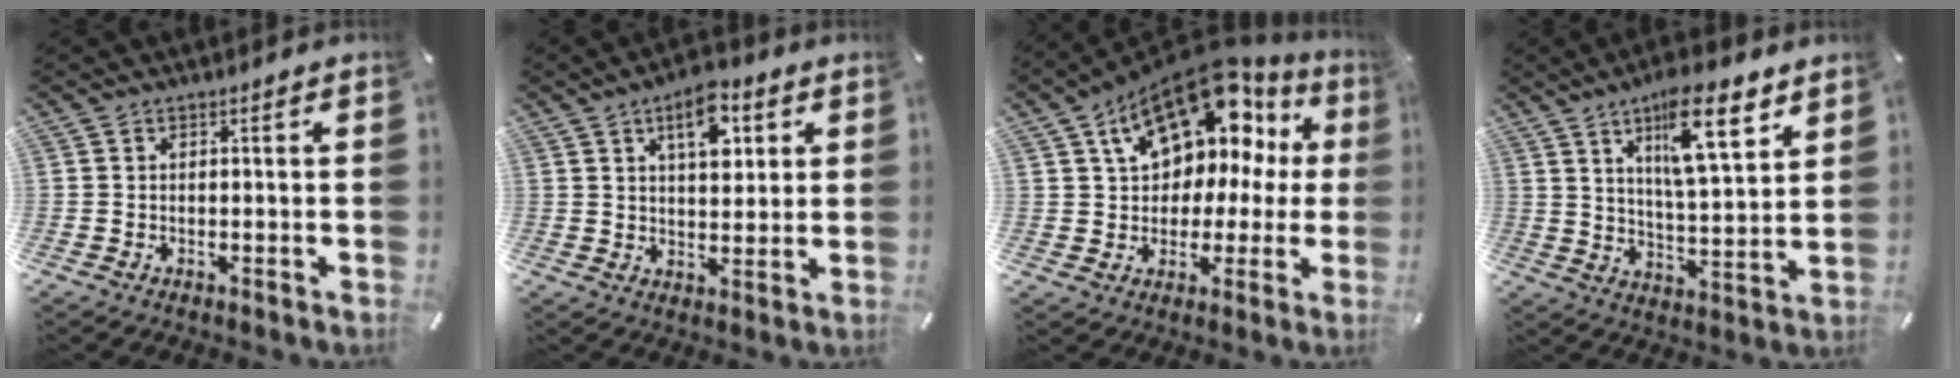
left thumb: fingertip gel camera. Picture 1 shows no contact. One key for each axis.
{"total": 10.0, "fx": 4.4, "fy": 5.4, "fz": 7.1, "tx": -0.099, "ty": -0.009, "tz": 0.073}
{"total": 17.8, "fx": 9.3, "fy": 11.0, "fz": 10.6, "tx": -0.164, "ty": -0.057, "tz": 0.161}
{"total": 15.9, "fx": 8.5, "fy": 5.8, "fz": 12.1, "tx": -0.175, "ty": -0.034, "tz": 0.135}